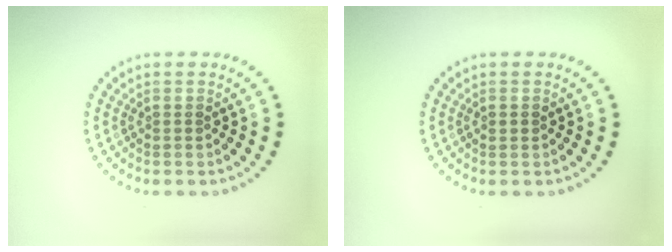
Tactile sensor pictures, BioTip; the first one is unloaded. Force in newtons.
{"total": 0.9, "press": 0.9, "slide": 0.1}